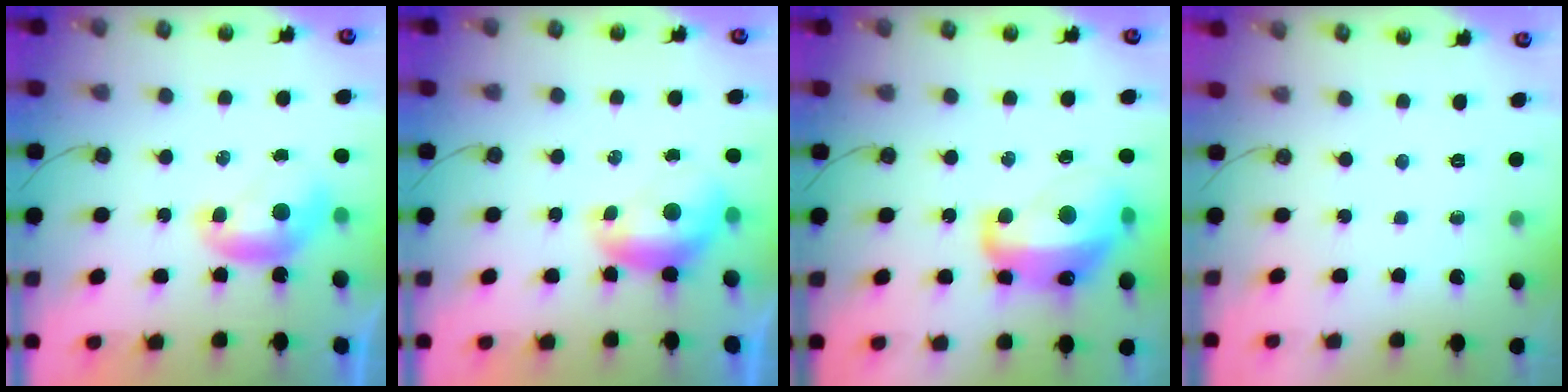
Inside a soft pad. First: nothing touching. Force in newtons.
{"total": 1.0, "press": 0.7, "slide": 0.7}
{"total": 11.2, "press": 11.1, "slide": 1.4}
{"total": 0.0}